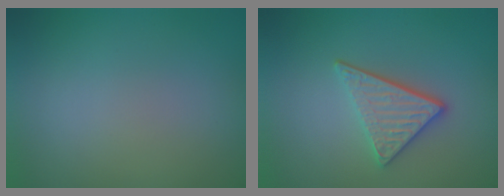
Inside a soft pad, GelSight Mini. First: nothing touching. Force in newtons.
{"total": 3.6, "press": 3.0, "slide": 2.0}